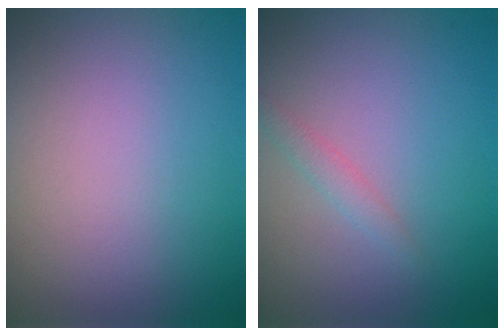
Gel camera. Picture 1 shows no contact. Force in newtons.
{"total": 1.1, "press": 1.1, "slide": 0.1}